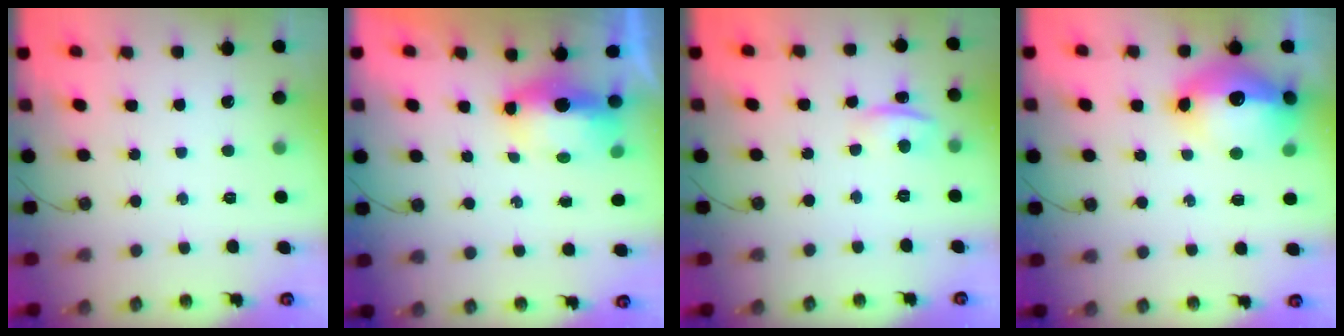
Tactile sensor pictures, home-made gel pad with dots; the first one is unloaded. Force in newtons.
{"total": 6.8, "press": 6.7, "slide": 1.0}
{"total": 1.4, "press": 1.2, "slide": 0.7}
{"total": 16.2, "press": 16.1, "slide": 1.5}